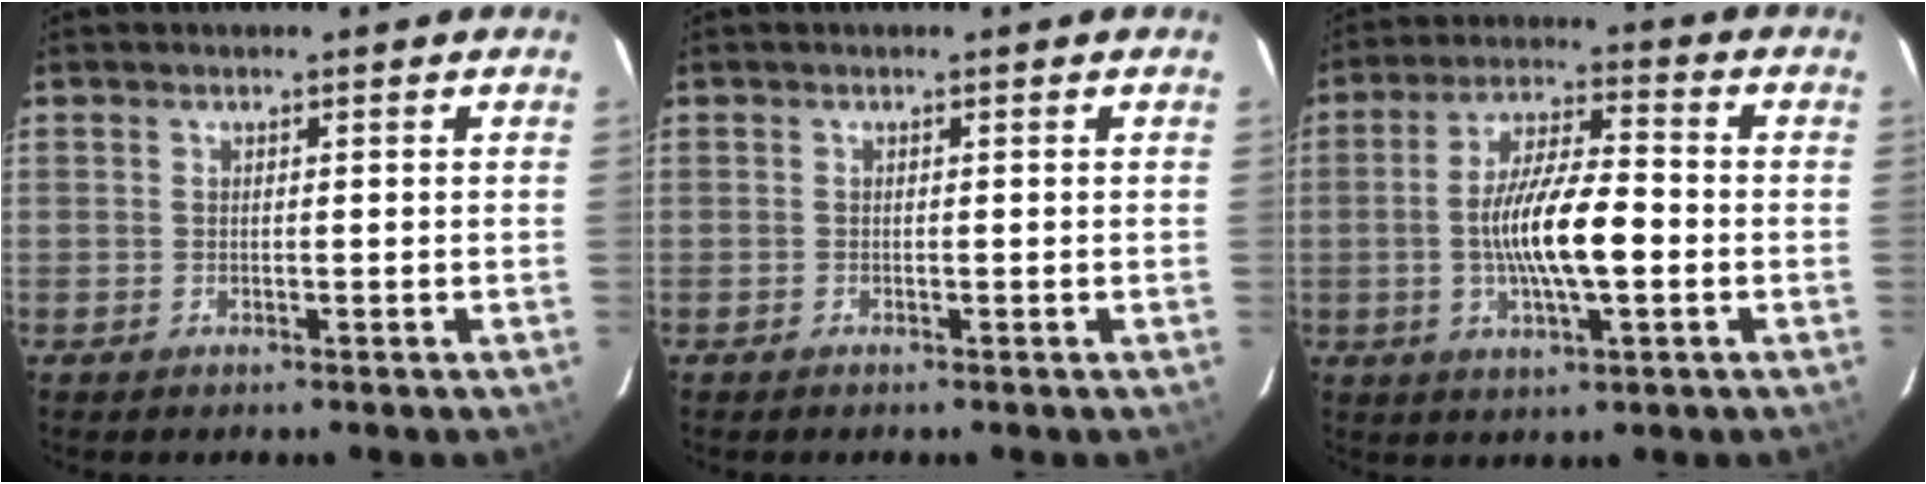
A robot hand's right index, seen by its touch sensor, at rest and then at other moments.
{"total": 0.0}
{"total": 12.2, "force": [-2.1, 3.1, 11.6], "torque": [-0.218, 0.000, -0.036]}